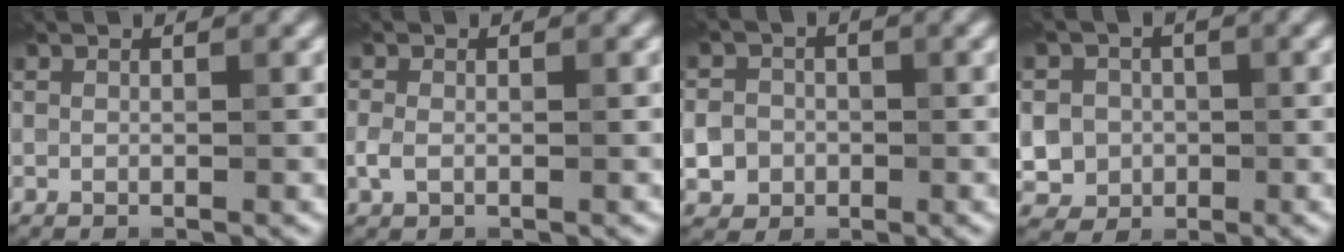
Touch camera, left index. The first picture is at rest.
{"total": 1.4, "force": [-0.4, 1.0, 0.9], "torque": [-0.022, 0.002, -0.011]}
{"total": 6.3, "force": [-1.6, 5.8, 1.9], "torque": [-0.028, -0.001, -0.057]}
{"total": 6.6, "force": [-0.5, 6.3, 1.9], "torque": [-0.035, 0.011, -0.027]}